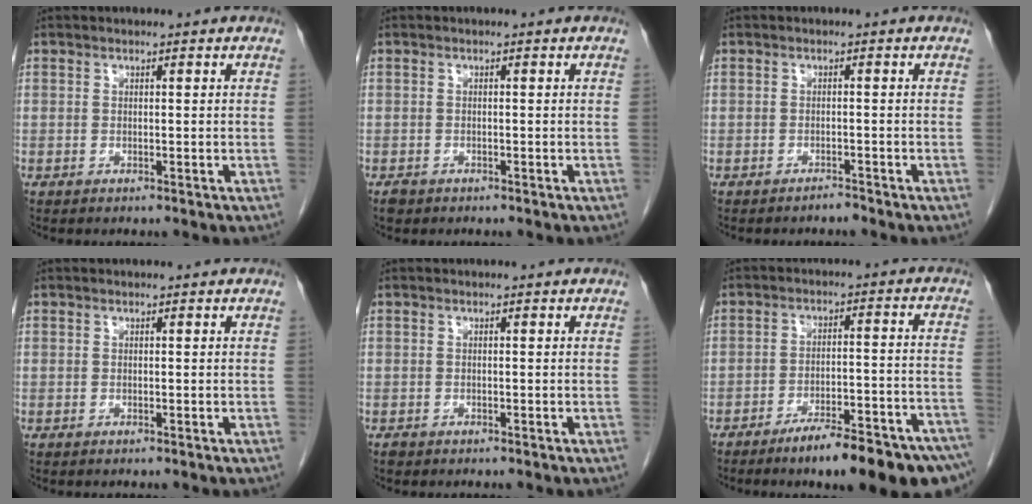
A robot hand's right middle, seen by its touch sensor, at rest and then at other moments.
{"total": 1.1, "force": [-0.8, 0.8, 0.3], "torque": [-0.010, 0.001, -0.012]}
{"total": 1.0, "force": [-1.0, 0.0, 0.1], "torque": [-0.001, -0.002, -0.013]}
{"total": 0.0}
{"total": 0.5, "force": [-0.4, 0.3, 0.1], "torque": [-0.003, 0.001, -0.007]}
{"total": 16.3, "force": [-12.2, 1.7, 10.7], "torque": [-0.093, 0.025, -0.177]}